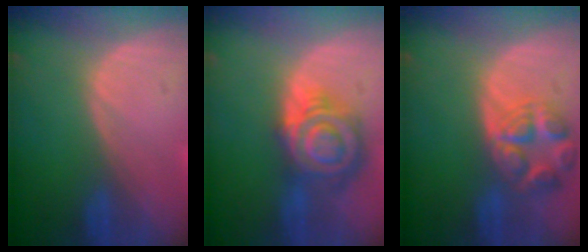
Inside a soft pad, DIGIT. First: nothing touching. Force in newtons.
{"total": 9.2, "press": 9.2, "slide": 0.6}
{"total": 7.9, "press": 7.0, "slide": 3.6}